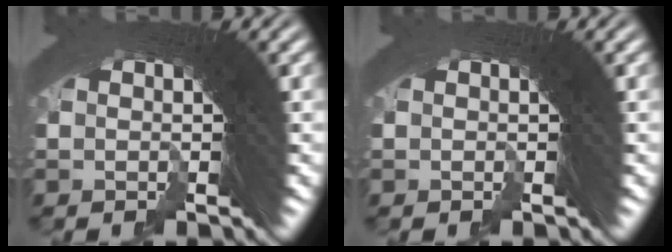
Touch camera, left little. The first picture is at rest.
{"total": 0.0}